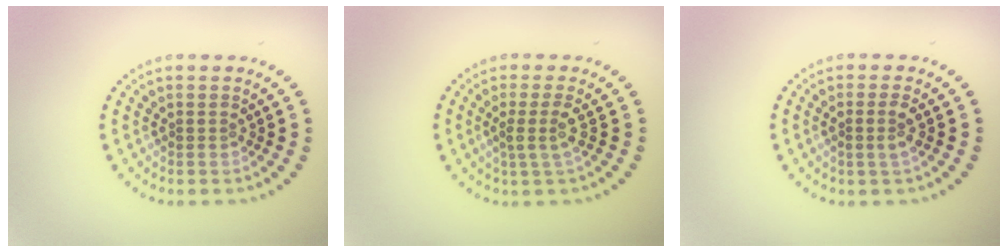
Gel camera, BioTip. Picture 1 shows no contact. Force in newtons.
{"total": 2.0, "press": 1.5, "slide": 1.3}
{"total": 1.3, "press": 1.2, "slide": 0.6}